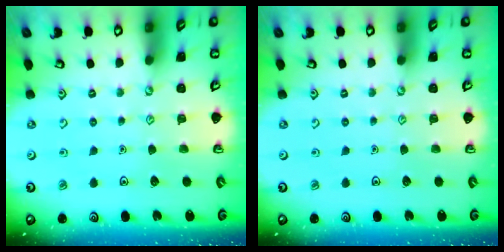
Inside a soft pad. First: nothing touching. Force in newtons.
{"total": 0.0}